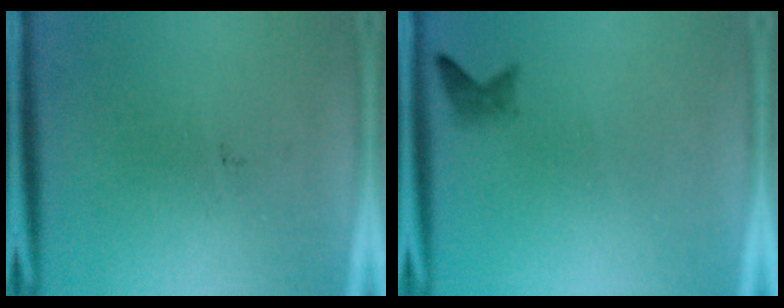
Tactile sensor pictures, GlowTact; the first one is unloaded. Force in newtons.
{"total": 1.3}